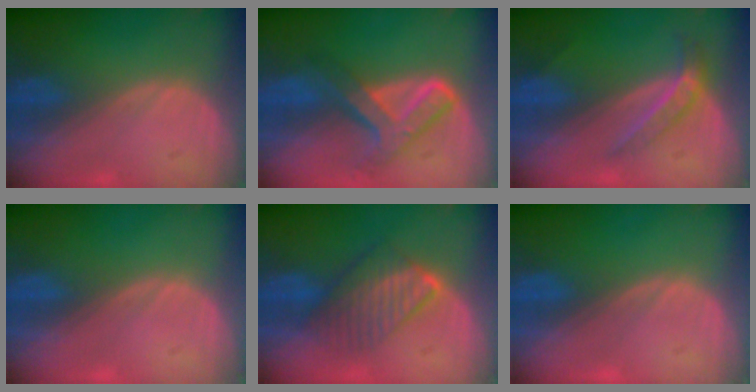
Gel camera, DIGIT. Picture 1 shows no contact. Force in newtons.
{"total": 7.7, "press": 6.5, "slide": 4.2}
{"total": 4.5, "press": 3.9, "slide": 2.1}
{"total": 0.0}
{"total": 6.5, "press": 6.5, "slide": 1.0}
{"total": 0.0}